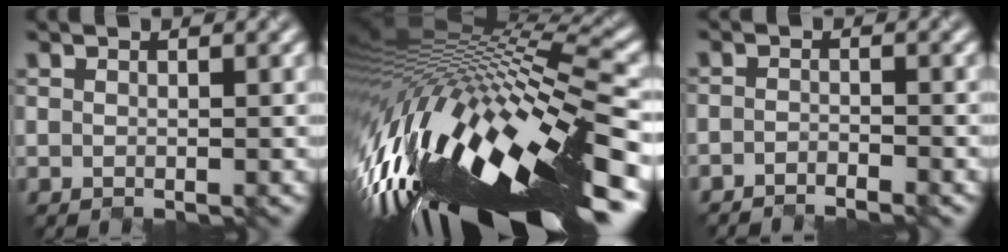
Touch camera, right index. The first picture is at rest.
{"total": 18.2, "force": [-5.9, 4.5, 16.6], "torque": [-0.286, 0.000, -0.106]}
{"total": 1.9, "force": [-1.9, 0.0, 0.2], "torque": [0.002, -0.005, -0.037]}